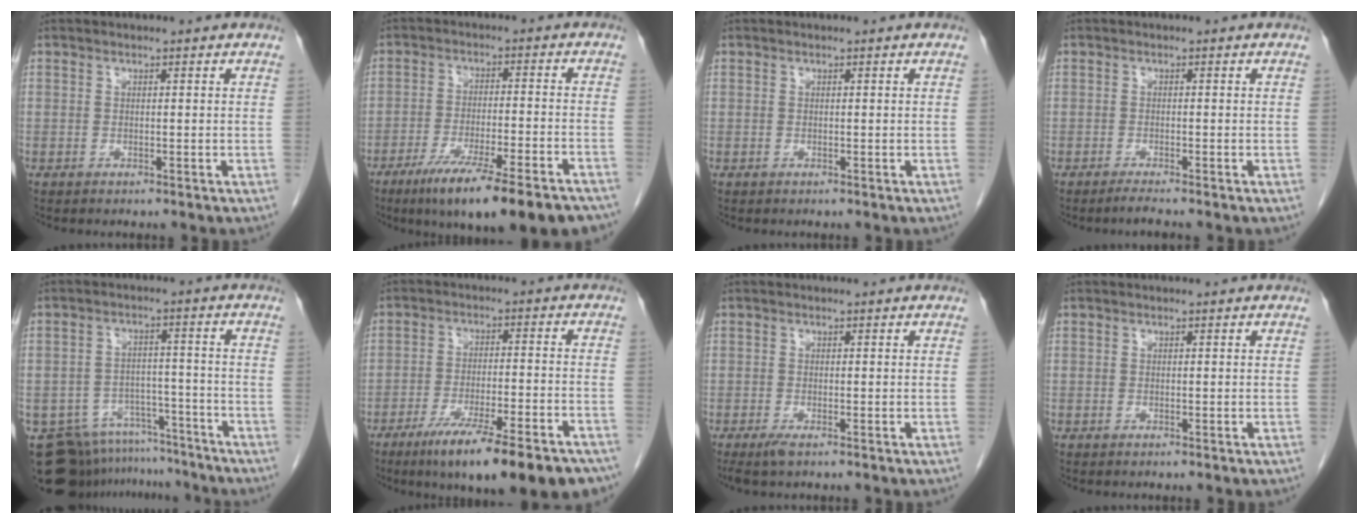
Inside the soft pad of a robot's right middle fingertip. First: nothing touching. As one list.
[{"total": 19.4, "force": [-14.7, 2.5, 12.4], "torque": [-0.134, -0.011, -0.217]}, {"total": 0.0}, {"total": 1.6, "force": [-1.4, -0.4, 0.7], "torque": [-0.020, -0.003, -0.027]}, {"total": 14.3, "force": [-12.7, 6.1, 2.8], "torque": [-0.047, 0.029, -0.174]}, {"total": 20.1, "force": [-15.0, 3.0, 12.9], "torque": [-0.136, -0.006, -0.220]}, {"total": 1.6, "force": [-1.1, 0.2, 1.2], "torque": [-0.028, -0.007, -0.020]}, {"total": 0.0}]